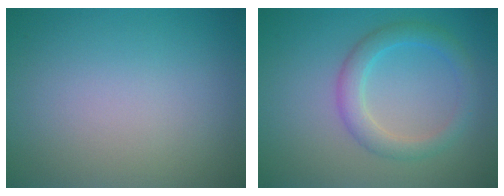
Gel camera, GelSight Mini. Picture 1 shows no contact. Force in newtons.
{"total": 3.0, "press": 3.0, "slide": 0.1}